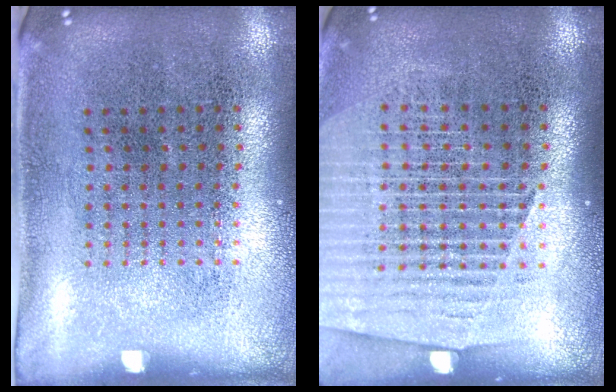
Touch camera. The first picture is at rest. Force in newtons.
{"total": 1.4, "press": 1.3, "slide": 0.5}